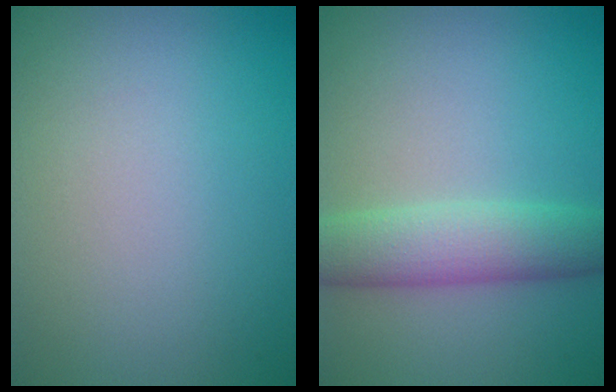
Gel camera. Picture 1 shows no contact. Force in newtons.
{"total": 5.1, "press": 5.1, "slide": 0.4}